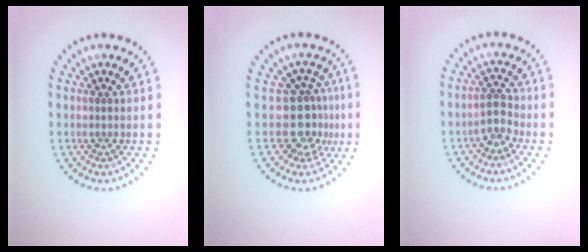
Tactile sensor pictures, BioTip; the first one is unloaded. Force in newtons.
{"total": 3.6, "press": 2.6, "slide": 2.5}
{"total": 2.2, "press": 2.1, "slide": 0.6}